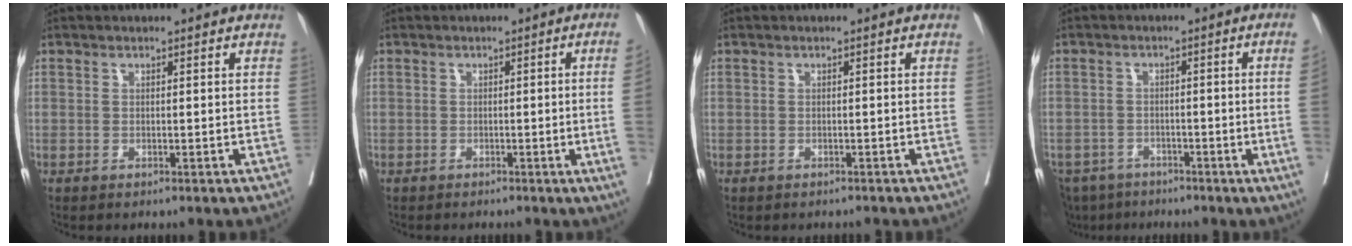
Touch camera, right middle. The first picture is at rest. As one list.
[{"total": 5.4, "force": [-1.4, -2.2, 4.8], "torque": [-0.053, -0.007, -0.020]}, {"total": 1.8, "force": [-1.7, 0.7, 0.2], "torque": [-0.001, -0.005, -0.027]}, {"total": 5.6, "force": [-3.6, 0.5, 4.3], "torque": [-0.066, 0.013, -0.058]}]